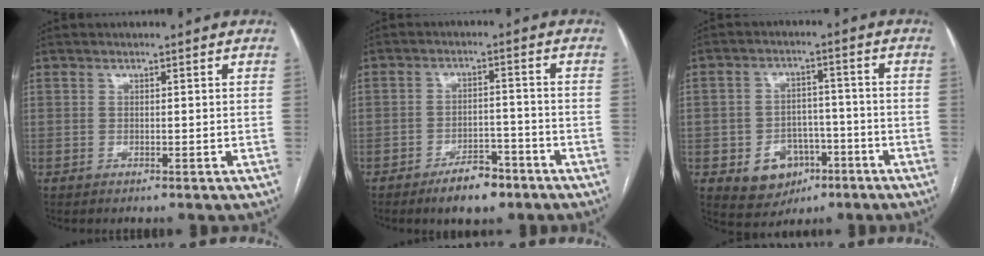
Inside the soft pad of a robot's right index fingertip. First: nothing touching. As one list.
[{"total": 6.3, "force": [-4.4, 2.7, 3.5], "torque": [-0.053, 0.006, -0.068]}, {"total": 8.1, "force": [-3.3, 6.5, 3.6], "torque": [-0.056, 0.014, -0.042]}]